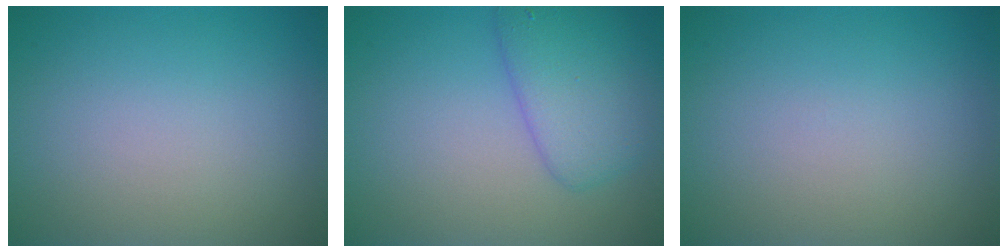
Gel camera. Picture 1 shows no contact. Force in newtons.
{"total": 4.2, "press": 4.2, "slide": 0.2}
{"total": 0.0}